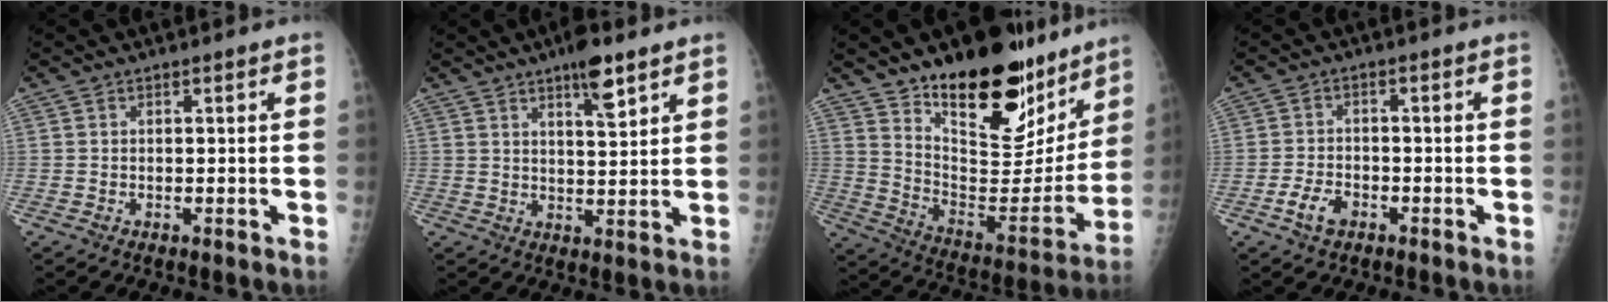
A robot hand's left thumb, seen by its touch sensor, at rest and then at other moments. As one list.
[{"total": 6.9, "force": [4.5, 1.8, 5.0], "torque": [-0.070, -0.024, 0.069]}, {"total": 26.8, "force": [18.6, 11.7, 15.3], "torque": [-0.180, -0.103, 0.296]}, {"total": 4.2, "force": [-2.2, 2.5, 2.5], "torque": [-0.044, 0.012, -0.041]}]